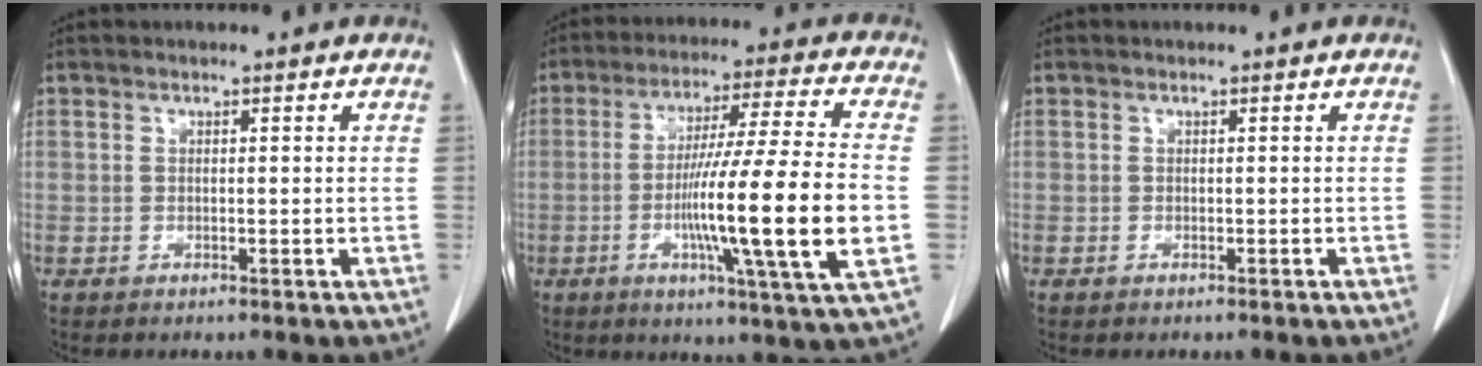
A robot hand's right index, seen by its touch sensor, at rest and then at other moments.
{"total": 17.9, "force": [-3.5, -1.0, 17.5], "torque": [-0.293, -0.010, -0.063]}
{"total": 0.0}